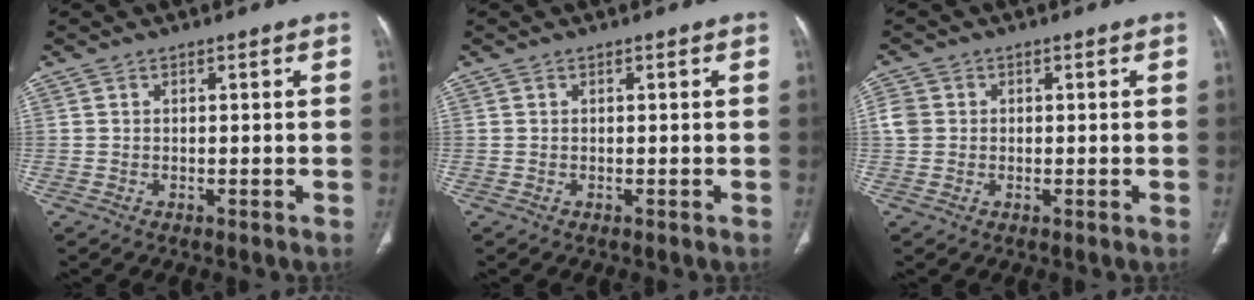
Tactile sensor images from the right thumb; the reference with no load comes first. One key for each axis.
{"total": 0.0}
{"total": 3.3, "fx": 0.0, "fy": 3.0, "fz": 1.3, "tx": -0.020, "ty": 0.009, "tz": -0.002}